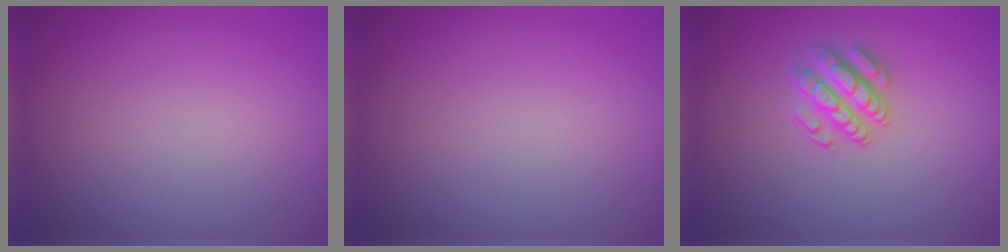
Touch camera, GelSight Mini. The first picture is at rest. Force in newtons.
{"total": 0.0}
{"total": 2.7, "press": 2.5, "slide": 1.0}